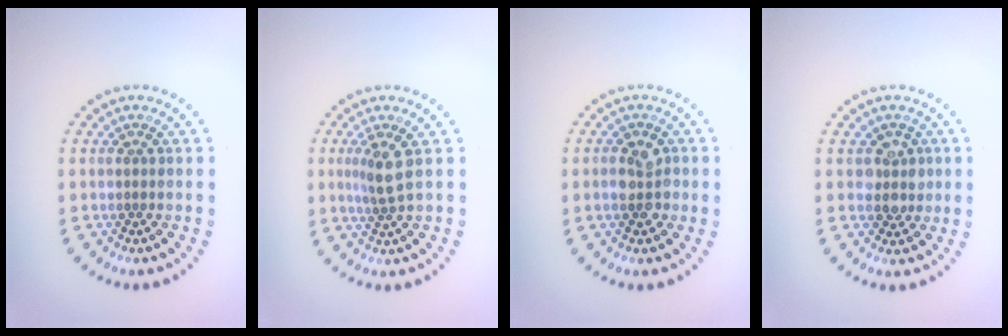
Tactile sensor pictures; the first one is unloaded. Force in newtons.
{"total": 2.3, "press": 1.7, "slide": 1.6}
{"total": 2.5, "press": 2.4, "slide": 0.4}
{"total": 2.4, "press": 2.2, "slide": 1.1}